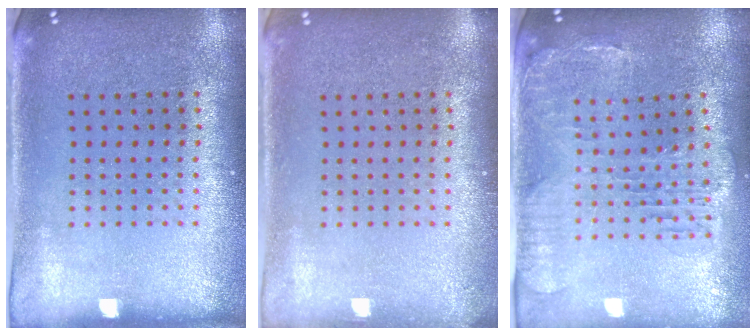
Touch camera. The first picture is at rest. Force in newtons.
{"total": 0.6, "press": 0.6, "slide": 0.0}
{"total": 1.5, "press": 1.5, "slide": 0.4}